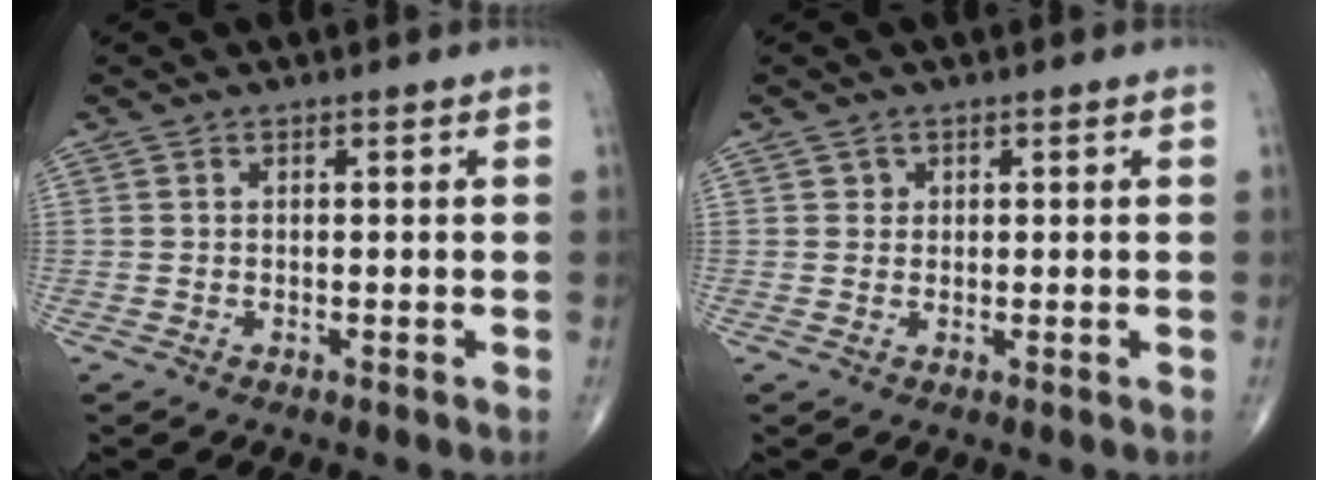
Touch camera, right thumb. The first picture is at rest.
{"total": 1.0, "force": [0.4, 1.0, 0.1], "torque": [0.008, -0.001, 0.004]}